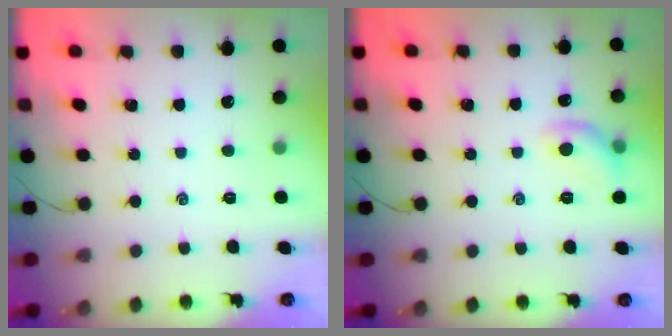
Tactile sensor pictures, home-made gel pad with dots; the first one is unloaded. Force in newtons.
{"total": 8.3, "press": 8.3, "slide": 0.7}